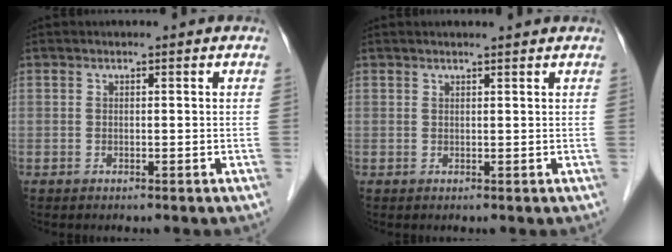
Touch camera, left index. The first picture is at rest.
{"total": 2.0, "force": [1.8, -0.1, 0.7], "torque": [-0.008, 0.011, 0.024]}